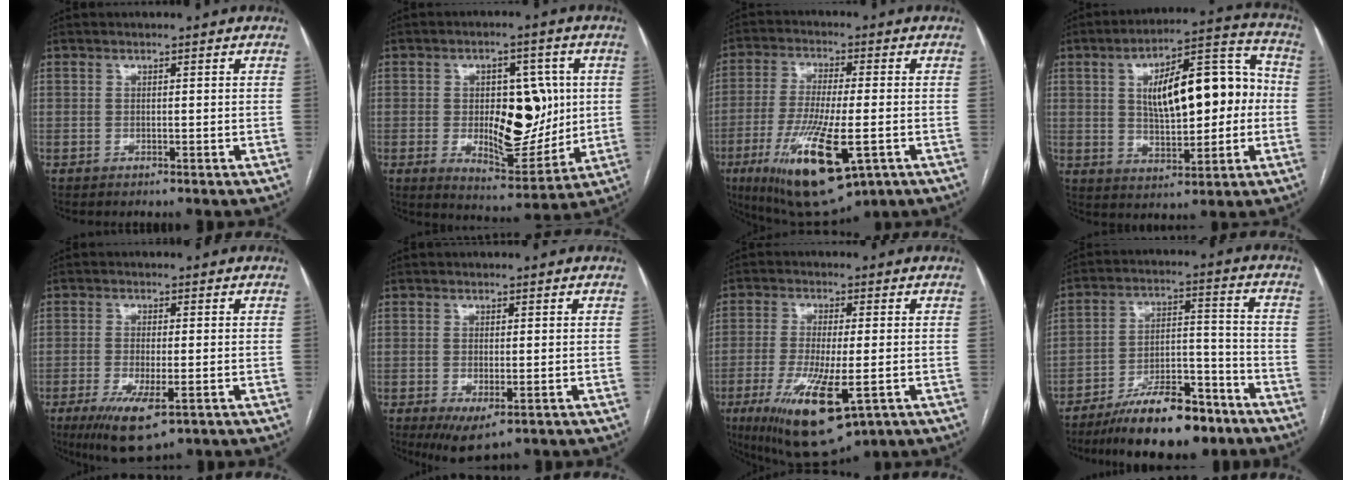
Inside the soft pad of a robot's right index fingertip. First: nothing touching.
{"total": 13.0, "force": [0.3, 6.1, 11.5], "torque": [-0.165, 0.005, 0.018]}
{"total": 17.0, "force": [-6.6, 3.9, 15.2], "torque": [-0.291, -0.037, -0.100]}
{"total": 16.8, "force": [1.4, 6.4, 15.5], "torque": [-0.236, 0.040, 0.030]}
{"total": 8.3, "force": [-4.0, 2.3, 6.9], "torque": [-0.120, -0.021, -0.060]}
{"total": 4.9, "force": [-2.3, 1.8, 4.0], "torque": [-0.057, -0.014, -0.026]}
{"total": 13.9, "force": [-5.7, 3.3, 12.2], "torque": [-0.222, -0.038, -0.083]}
{"total": 15.0, "force": [-11.1, 4.6, 9.0], "torque": [-0.146, 0.020, -0.184]}